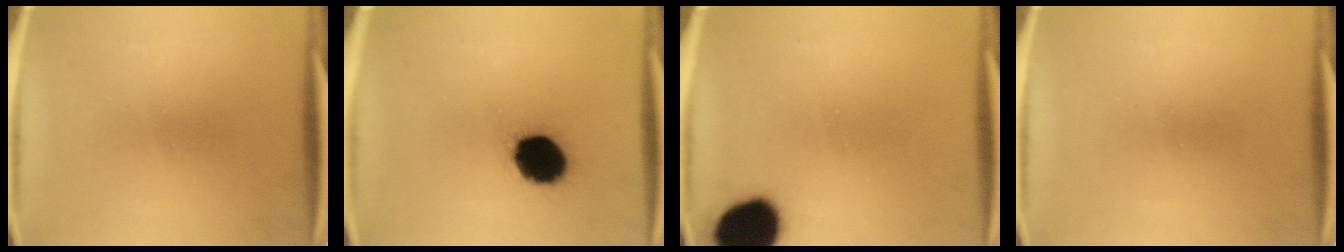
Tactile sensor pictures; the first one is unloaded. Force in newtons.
{"total": 14.5}
{"total": 16.5}
{"total": 0.0}